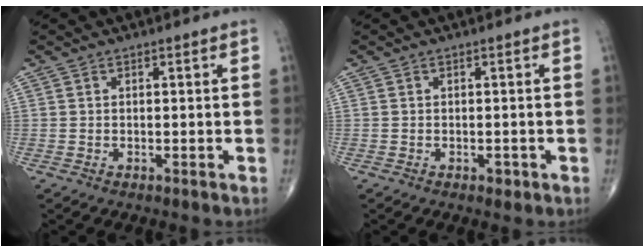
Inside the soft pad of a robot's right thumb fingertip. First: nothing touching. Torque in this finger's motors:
{"motor_torque": [0.07, 0.03, -0.01, -0.21, -0.04]}